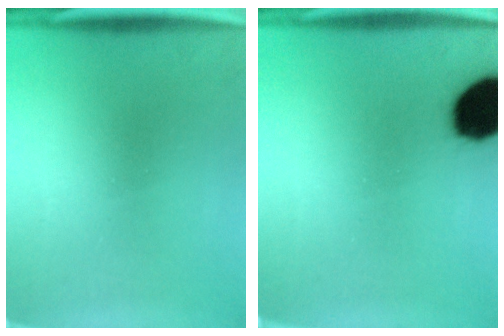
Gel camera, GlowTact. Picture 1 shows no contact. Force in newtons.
{"total": 15.1}